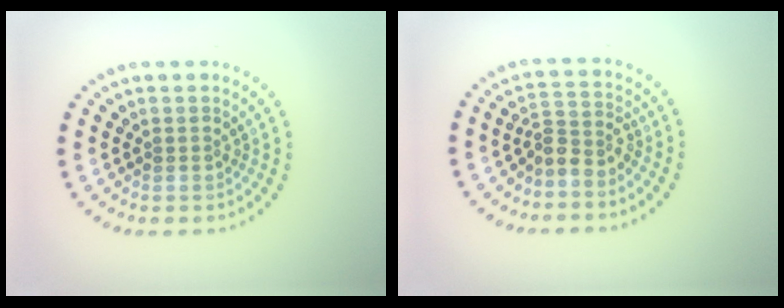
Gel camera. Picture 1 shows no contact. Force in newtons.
{"total": 2.4, "press": 1.8, "slide": 1.6}